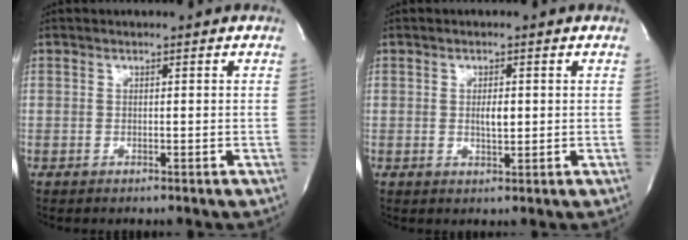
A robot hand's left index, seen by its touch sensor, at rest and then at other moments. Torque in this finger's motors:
{"motor_torque": [0.08, 0.02, 0.04, 0.01]}